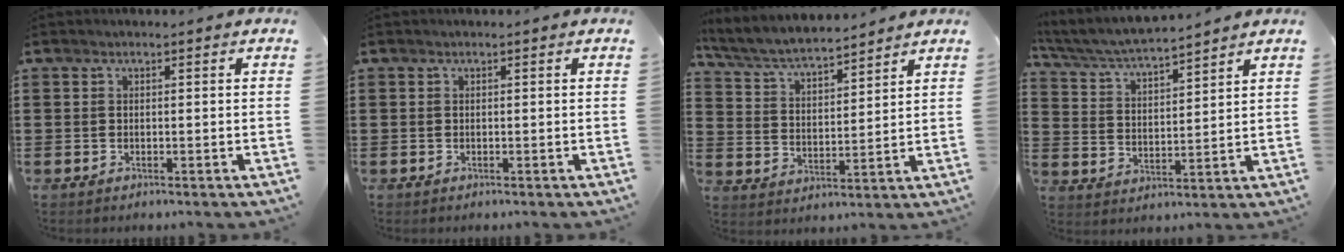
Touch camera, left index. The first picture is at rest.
{"total": 0.0}
{"total": 5.9, "force": [5.5, 0.6, 2.2], "torque": [-0.066, -0.031, 0.092]}
{"total": 5.4, "force": [5.1, 0.0, 1.7], "torque": [-0.056, -0.032, 0.087]}